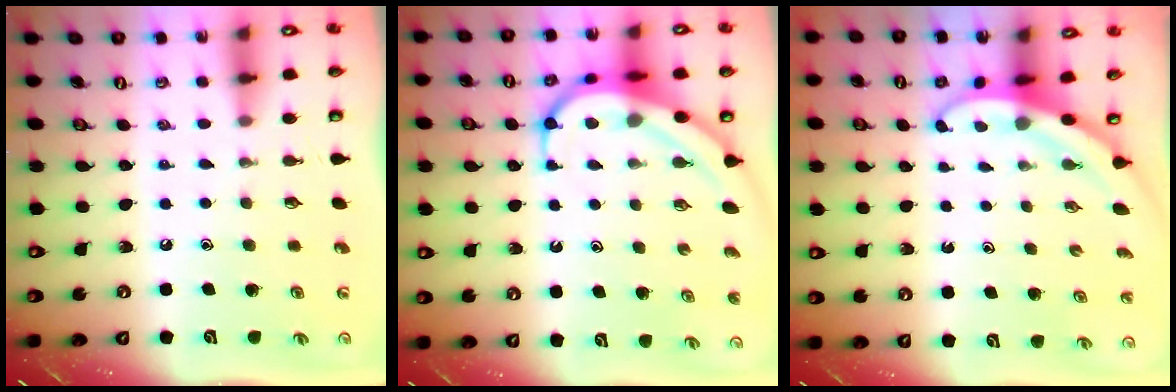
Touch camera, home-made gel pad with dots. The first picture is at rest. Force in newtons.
{"total": 8.8, "press": 8.8, "slide": 0.6}
{"total": 2.9, "press": 2.9, "slide": 0.1}